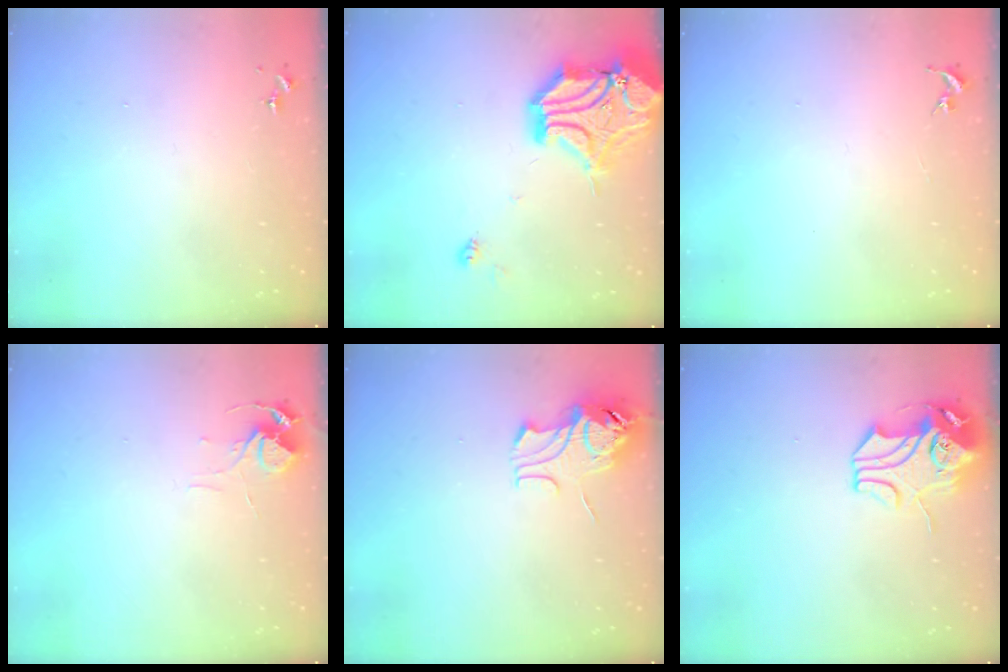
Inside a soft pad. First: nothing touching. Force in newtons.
{"total": 20.7, "press": 20.5, "slide": 3.1}
{"total": 0.0}
{"total": 7.1, "press": 7.1, "slide": 0.5}
{"total": 10.2, "press": 10.2, "slide": 1.2}
{"total": 10.3, "press": 10.2, "slide": 1.7}